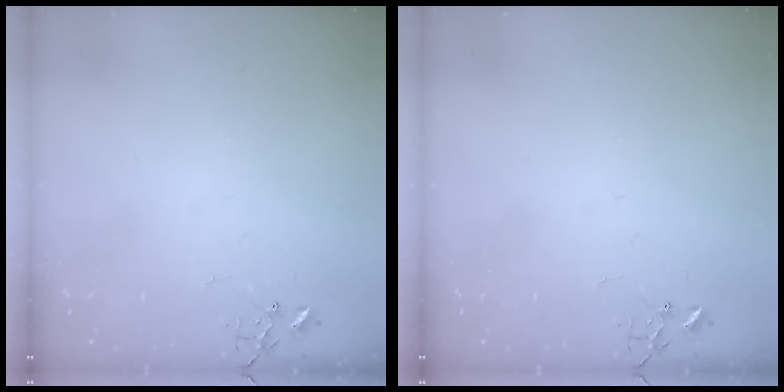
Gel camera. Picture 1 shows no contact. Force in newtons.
{"total": 0.0}